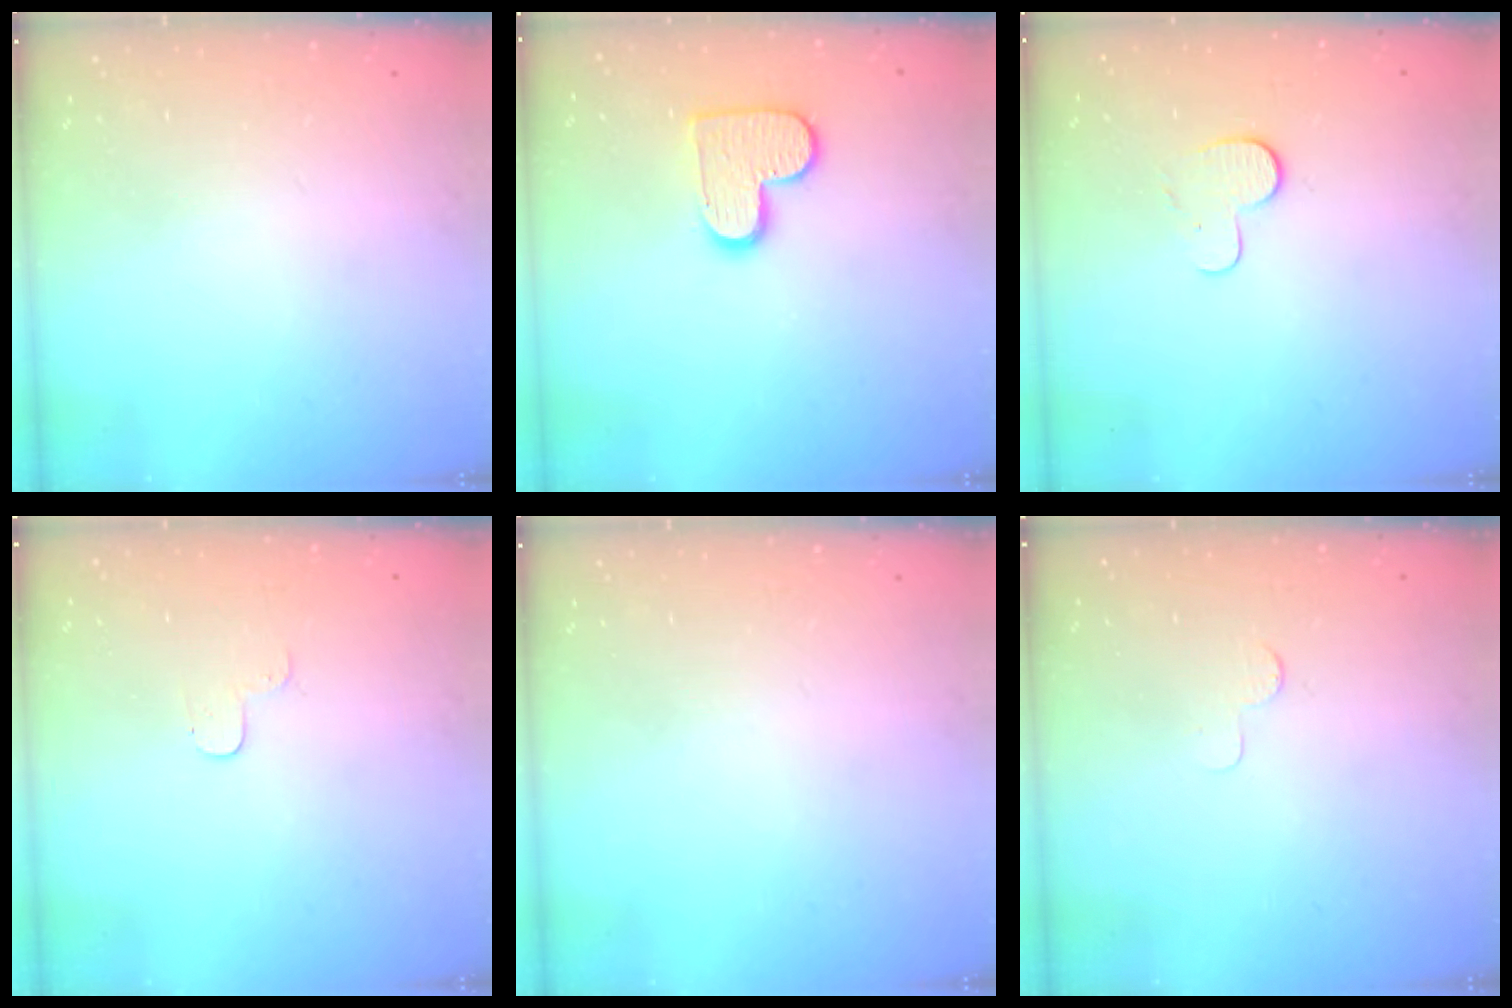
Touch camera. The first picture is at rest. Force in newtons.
{"total": 11.4, "press": 11.3, "slide": 0.6}
{"total": 6.3, "press": 6.3, "slide": 0.5}
{"total": 3.4, "press": 3.4, "slide": 0.4}
{"total": 0.0}
{"total": 2.5, "press": 2.5, "slide": 0.2}